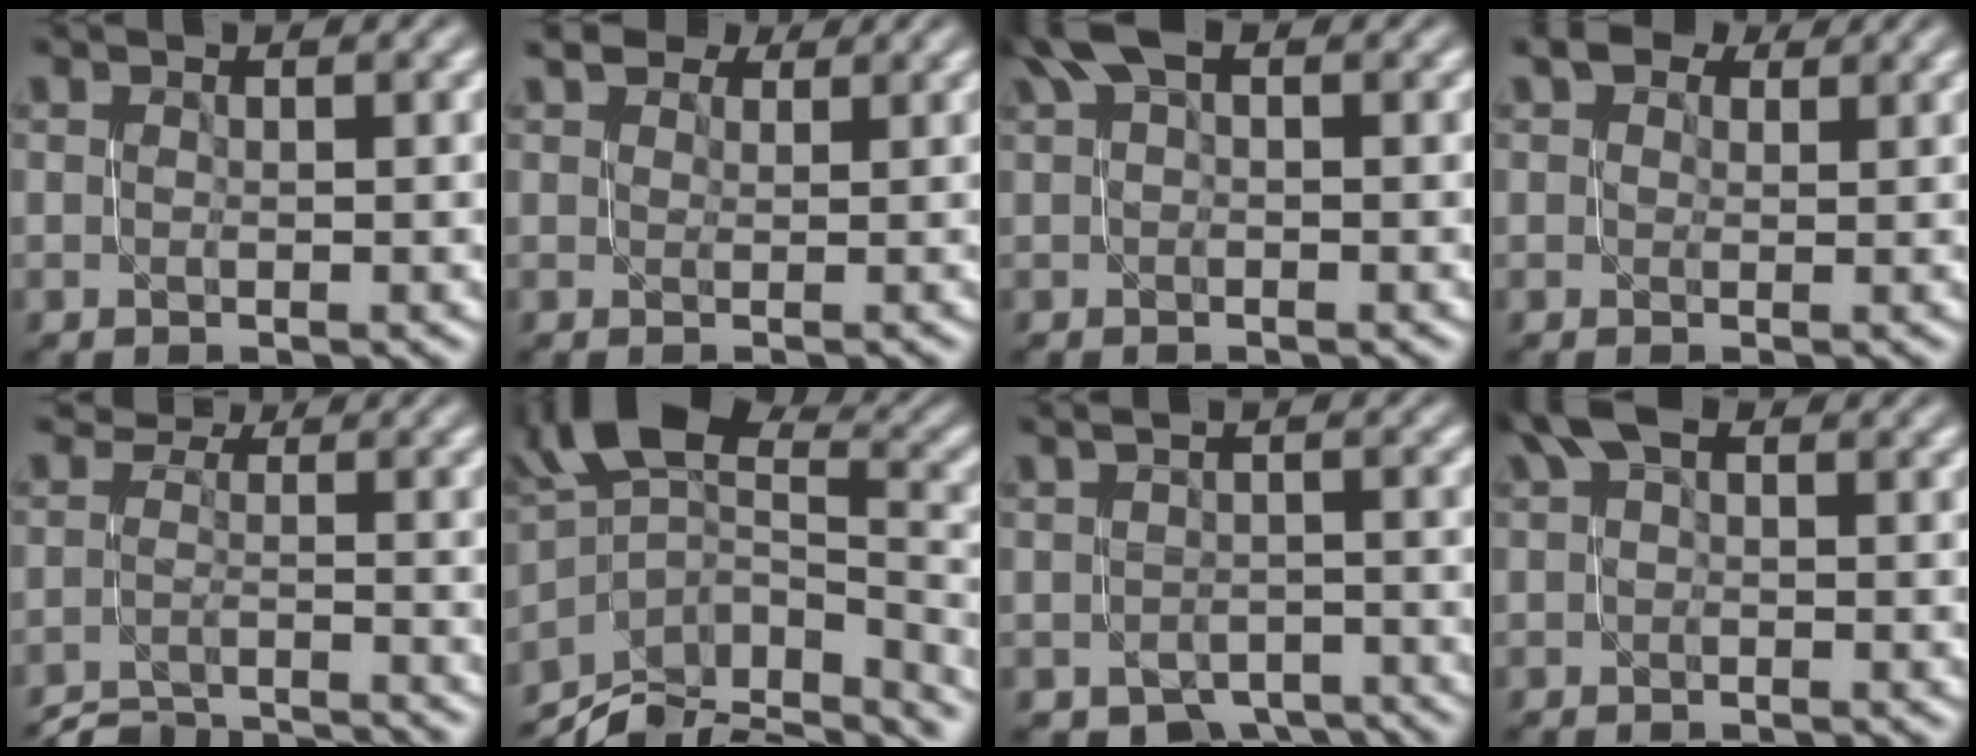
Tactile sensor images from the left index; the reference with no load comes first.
{"total": 3.2, "force": [2.7, 1.3, 1.3], "torque": [-0.021, 0.012, 0.026]}
{"total": 2.5, "force": [1.5, 0.7, 1.9], "torque": [-0.037, 0.006, 0.024]}
{"total": 3.1, "force": [2.2, 1.6, 1.6], "torque": [-0.028, 0.010, 0.021]}
{"total": 6.1, "force": [-5.7, 1.4, 1.4], "torque": [-0.009, -0.003, -0.083]}
{"total": 10.5, "force": [-6.8, 4.8, 6.4], "torque": [-0.108, 0.031, -0.096]}
{"total": 3.1, "force": [-2.2, 1.6, 1.5], "torque": [-0.019, -0.009, -0.028]}
{"total": 2.6, "force": [1.5, 0.9, 1.9], "torque": [-0.036, 0.010, 0.022]}